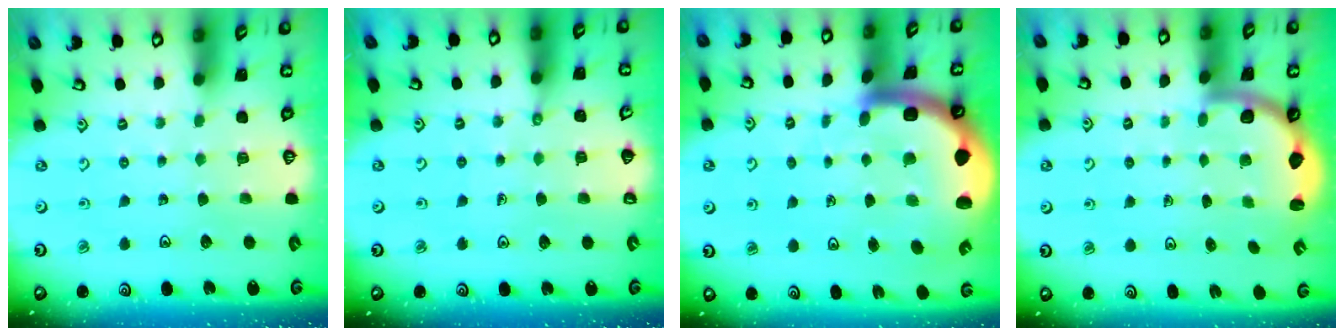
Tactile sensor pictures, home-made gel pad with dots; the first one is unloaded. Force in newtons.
{"total": 2.3, "press": 2.3, "slide": 0.5}
{"total": 10.8, "press": 10.6, "slide": 2.1}
{"total": 2.5, "press": 2.4, "slide": 0.7}